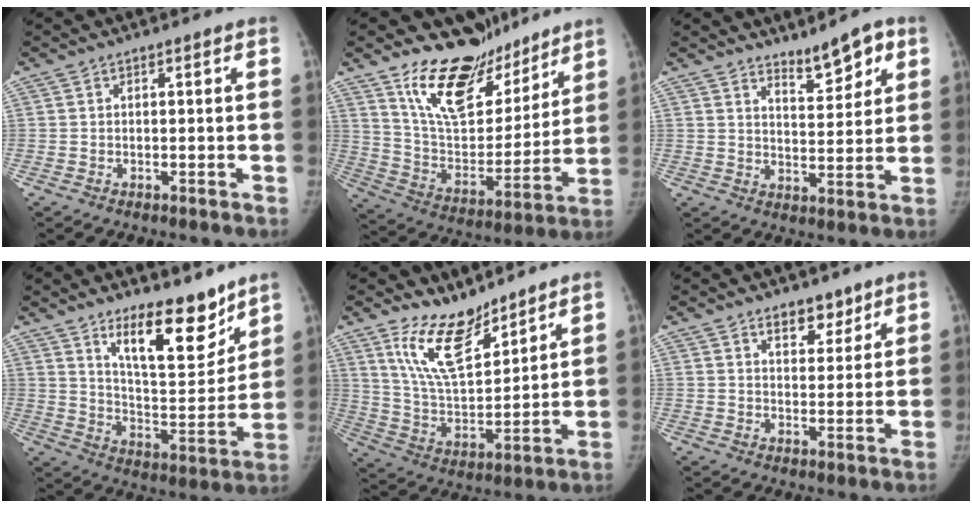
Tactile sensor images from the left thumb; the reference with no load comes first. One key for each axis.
{"total": 19.4, "fx": 14.9, "fy": 9.2, "fz": 8.3, "tx": -0.077, "ty": -0.101, "tz": 0.258}
{"total": 7.2, "fx": 5.1, "fy": 2.6, "fz": 4.4, "tx": -0.041, "ty": -0.038, "tz": 0.081}
{"total": 15.6, "fx": 11.1, "fy": 5.4, "fz": 9.5, "tx": -0.100, "ty": -0.096, "tz": 0.187}
{"total": 13.4, "fx": 10.2, "fy": 5.2, "fz": 7.1, "tx": -0.100, "ty": -0.074, "tz": 0.203}
{"total": 5.6, "fx": 4.0, "fy": 3.1, "fz": 2.5, "tx": -0.007, "ty": -0.027, "tz": 0.063}